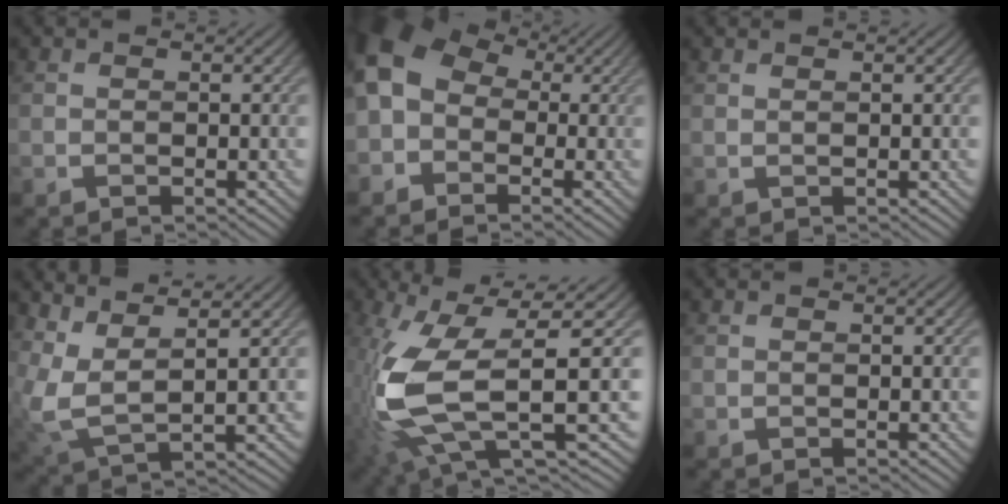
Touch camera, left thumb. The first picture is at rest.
{"total": 7.8, "force": [-0.5, 6.2, 4.7], "torque": [-0.117, 0.003, -0.022]}
{"total": 0.6, "force": [0.6, -0.1, 0.1], "torque": [-0.003, 0.004, 0.012]}
{"total": 6.2, "force": [4.0, 1.6, 4.4], "torque": [-0.125, 0.001, 0.084]}
{"total": 12.6, "force": [-1.3, 3.9, 11.9], "torque": [-0.276, -0.019, -0.018]}
{"total": 0.0}